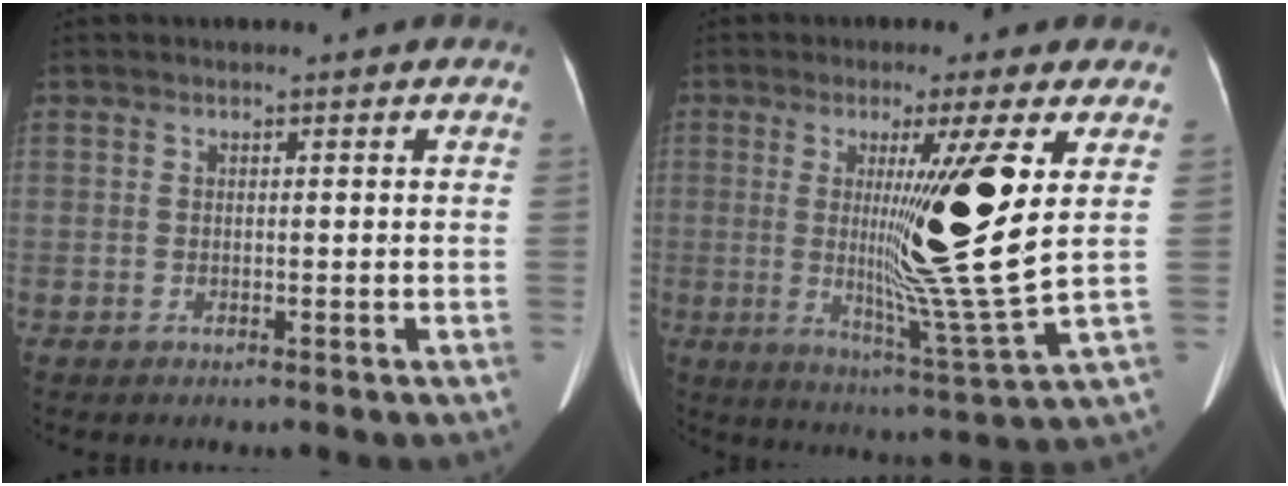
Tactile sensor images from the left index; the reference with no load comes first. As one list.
[{"total": 14.2, "force": [2.3, -1.7, 13.9], "torque": [-0.242, -0.035, 0.042]}]